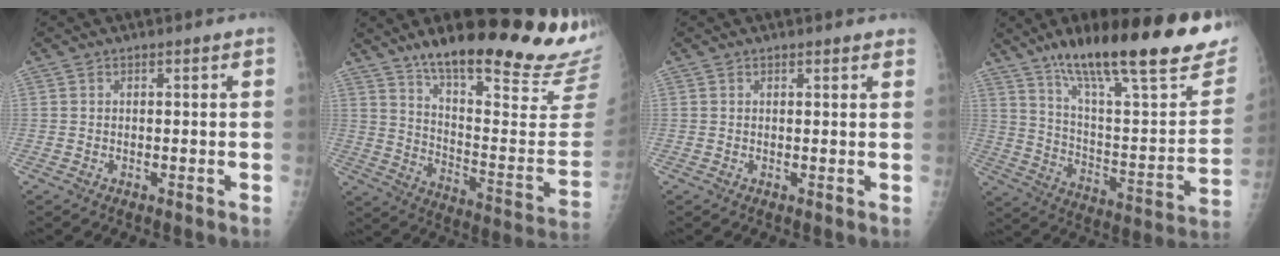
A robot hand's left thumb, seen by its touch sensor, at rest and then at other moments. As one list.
[{"total": 30.2, "force": [22.2, 6.1, 19.5], "torque": [-0.239, -0.124, 0.312]}, {"total": 2.4, "force": [2.1, 0.5, 1.0], "torque": [-0.005, -0.001, 0.020]}, {"total": 31.8, "force": [20.7, 7.7, 22.8], "torque": [-0.315, -0.052, 0.319]}]